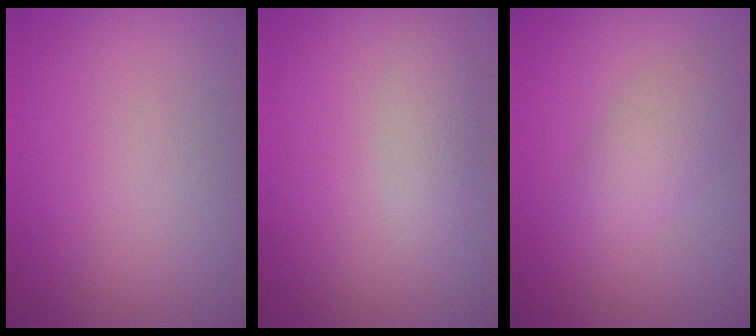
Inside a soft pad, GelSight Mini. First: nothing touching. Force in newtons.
{"total": 1.8, "press": 1.8, "slide": 0.0}
{"total": 2.9, "press": 2.8, "slide": 0.3}